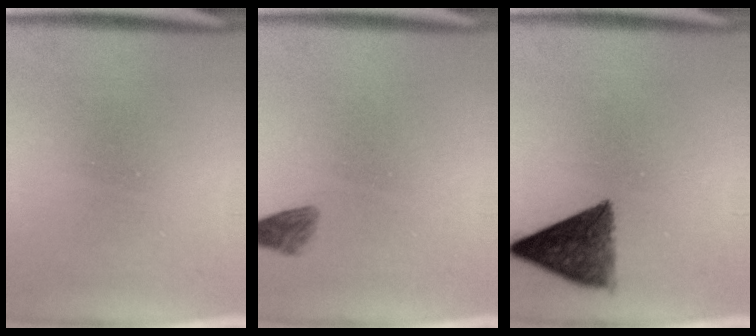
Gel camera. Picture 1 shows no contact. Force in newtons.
{"total": 1.9}
{"total": 9.0}